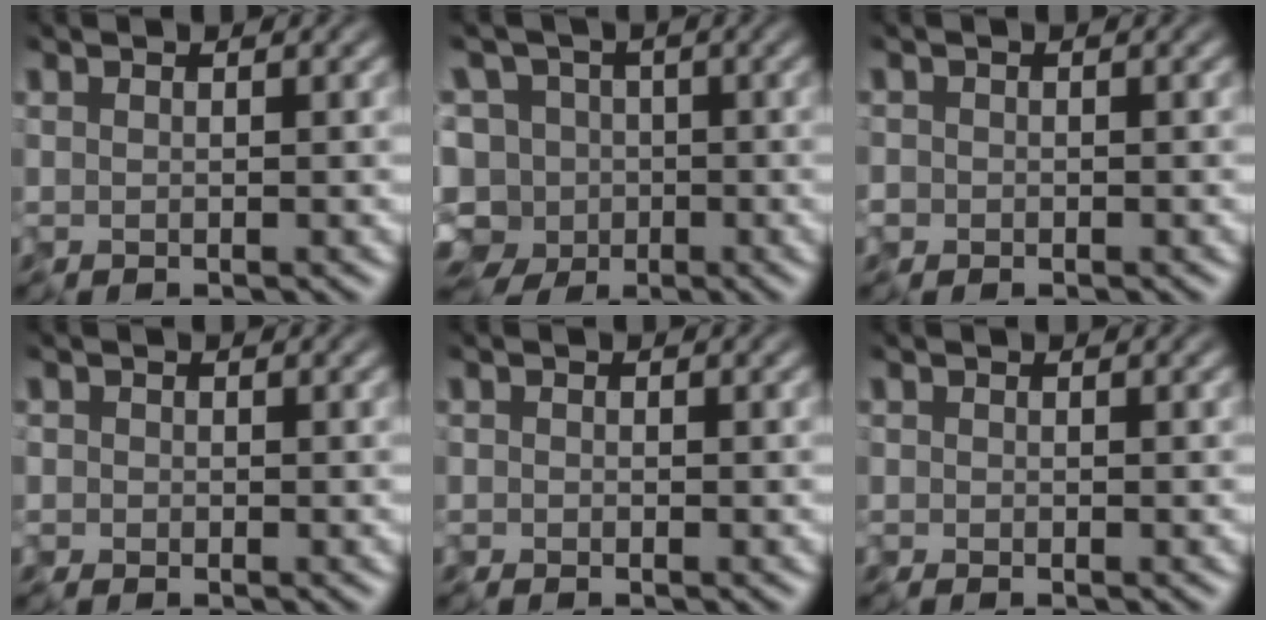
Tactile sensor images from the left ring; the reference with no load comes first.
{"total": 9.5, "force": [-4.5, 7.5, 3.7], "torque": [-0.046, 0.009, -0.099]}
{"total": 0.8, "force": [-0.4, 0.7, -0.1], "torque": [-0.001, -0.003, -0.009]}
{"total": 1.0, "force": [-0.6, 0.8, -0.1], "torque": [0.005, -0.006, -0.014]}
{"total": 0.9, "force": [-0.7, 0.4, -0.1], "torque": [0.006, -0.004, -0.017]}
{"total": 0.6, "force": [-0.5, 0.3, -0.2], "torque": [0.006, -0.002, -0.009]}